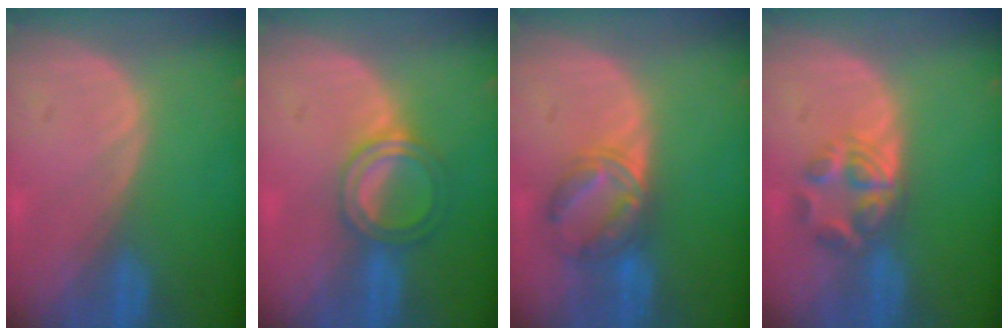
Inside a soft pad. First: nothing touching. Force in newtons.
{"total": 5.0, "press": 4.7, "slide": 1.8}
{"total": 6.3, "press": 6.1, "slide": 1.6}
{"total": 5.7, "press": 4.8, "slide": 3.2}